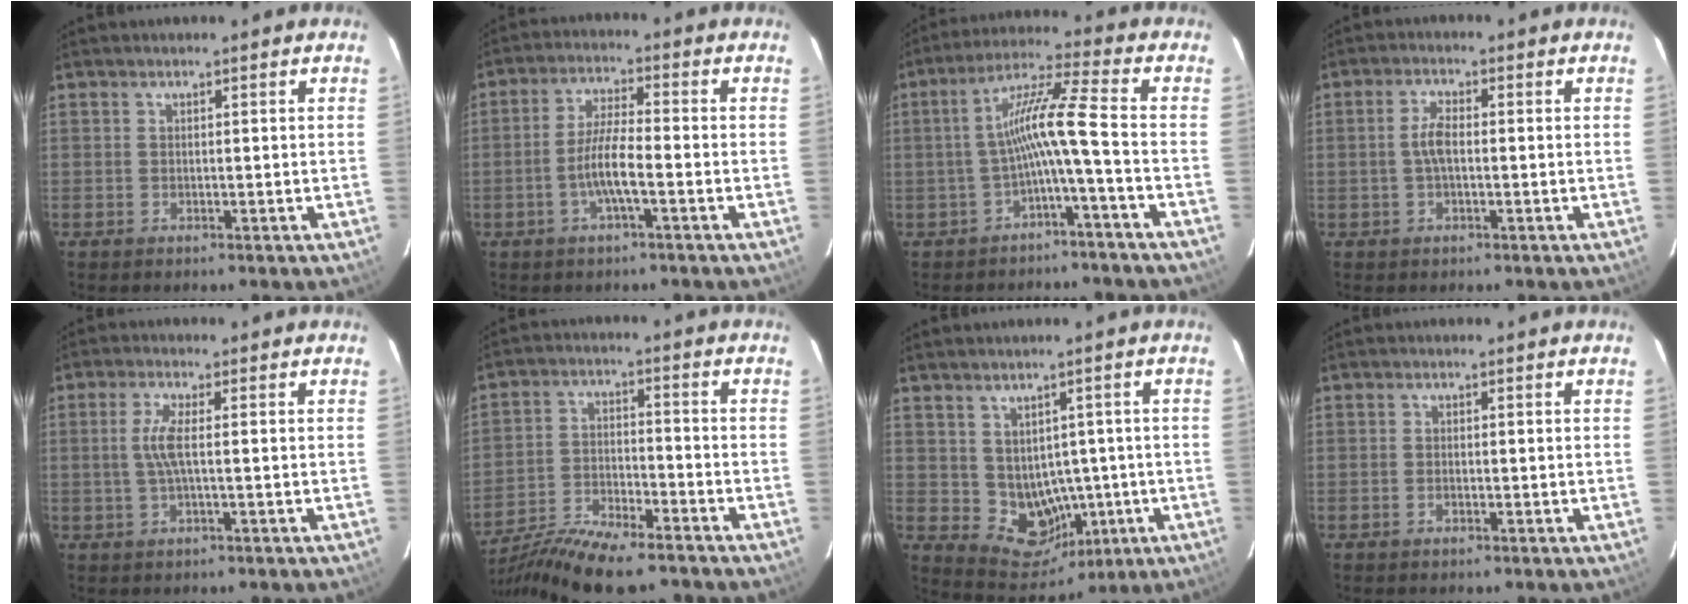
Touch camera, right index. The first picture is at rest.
{"total": 6.3, "force": [-2.4, 0.7, 5.8], "torque": [-0.118, 0.003, -0.047]}
{"total": 8.2, "force": [-2.7, -1.1, 7.7], "torque": [-0.161, 0.013, -0.047]}
{"total": 3.8, "force": [-0.3, 1.5, 3.5], "torque": [-0.073, 0.007, -0.005]}
{"total": 4.0, "force": [0.0, 0.2, 4.0], "torque": [-0.081, 0.000, 0.000]}
{"total": 15.9, "force": [-13.4, 3.3, 7.9], "torque": [-0.167, -0.028, -0.234]}
{"total": 8.7, "force": [-0.5, 7.9, 3.7], "torque": [-0.074, -0.001, 0.022]}
{"total": 0.7, "force": [-0.4, 0.3, 0.5], "torque": [-0.011, -0.001, -0.006]}